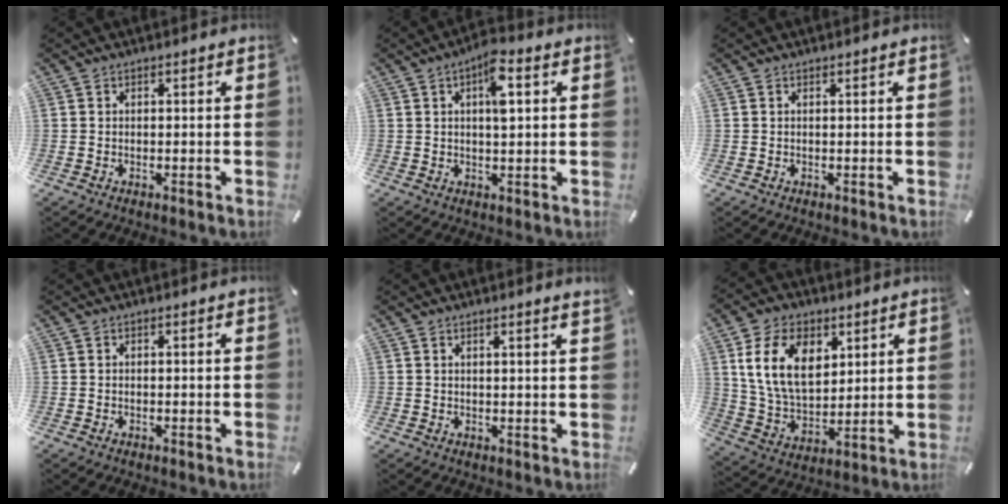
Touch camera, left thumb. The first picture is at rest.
{"total": 6.7, "force": [2.1, 2.2, 5.9], "torque": [-0.097, 0.000, 0.029]}
{"total": 0.0}
{"total": 0.0}
{"total": 1.7, "force": [1.3, -0.3, 1.1], "torque": [-0.021, -0.004, 0.023]}
{"total": 14.6, "force": [5.8, 9.9, 9.1], "torque": [-0.193, -0.004, 0.109]}